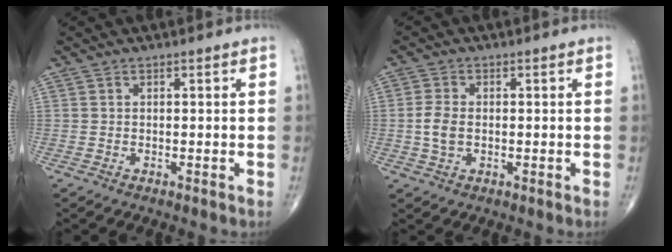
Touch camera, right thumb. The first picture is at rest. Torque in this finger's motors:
{"motor_torque": [-0.79, 0.32, 0.61, 0.21, -0.01]}